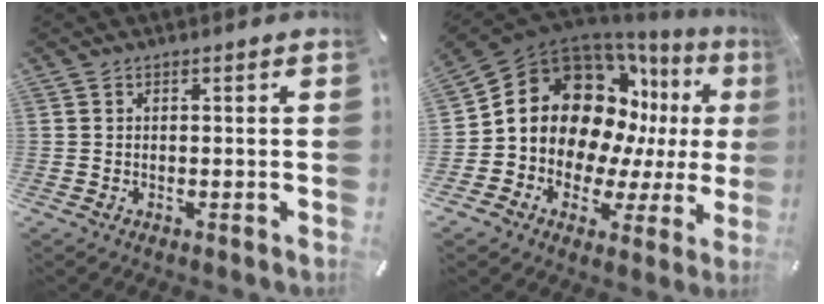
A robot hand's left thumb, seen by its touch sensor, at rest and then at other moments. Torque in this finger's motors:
{"motor_torque": [2.01, 2.02, 1.95, -0.80, 0.52]}